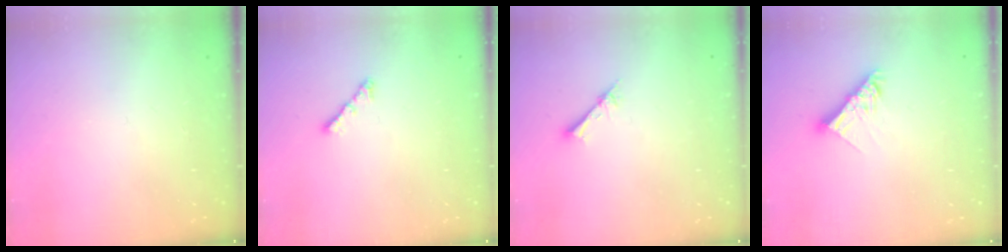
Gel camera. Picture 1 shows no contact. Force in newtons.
{"total": 3.0, "press": 2.9, "slide": 0.6}
{"total": 2.1, "press": 2.1, "slide": 0.2}
{"total": 9.8, "press": 9.8, "slide": 0.8}